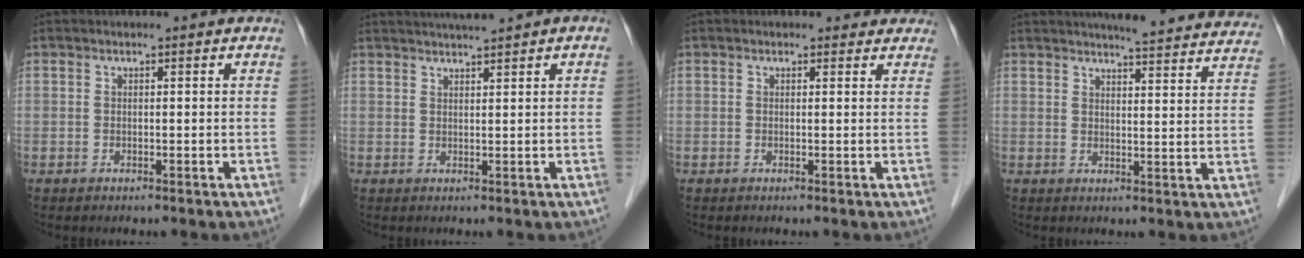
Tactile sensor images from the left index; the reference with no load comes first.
{"total": 3.8, "force": [3.2, -0.4, 2.1], "torque": [-0.033, 0.022, 0.053]}
{"total": 2.1, "force": [1.8, 1.1, 0.3], "torque": [0.002, 0.002, 0.005]}
{"total": 19.9, "force": [18.8, 1.6, 6.3], "torque": [-0.072, -0.041, 0.209]}